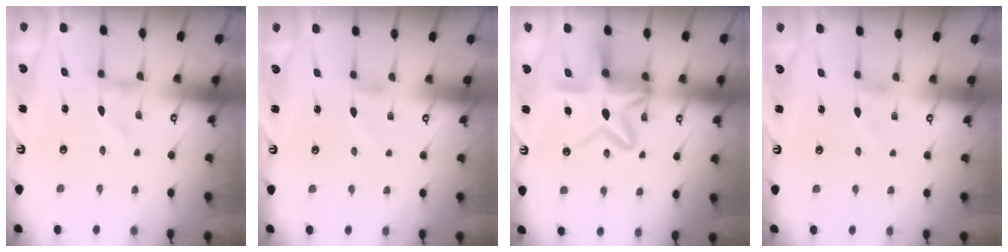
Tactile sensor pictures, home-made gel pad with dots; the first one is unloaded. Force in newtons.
{"total": 1.1, "press": 1.1, "slide": 0.1}
{"total": 14.9, "press": 14.9, "slide": 1.4}
{"total": 1.1, "press": 1.1, "slide": 0.1}